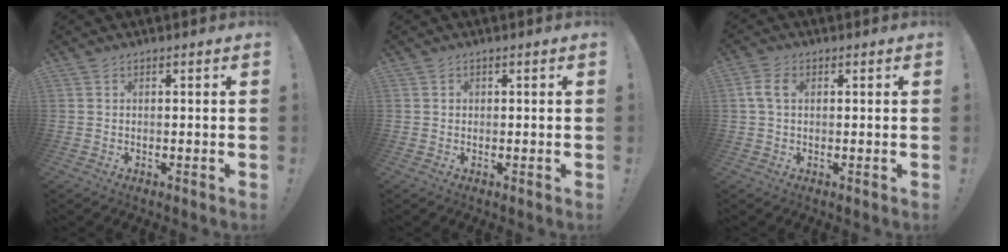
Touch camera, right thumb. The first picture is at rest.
{"total": 0.7, "force": [-0.1, 0.7, 0.1], "torque": [-0.006, 0.004, -0.001]}
{"total": 5.0, "force": [0.9, 3.1, 3.8], "torque": [-0.082, 0.012, 0.019]}